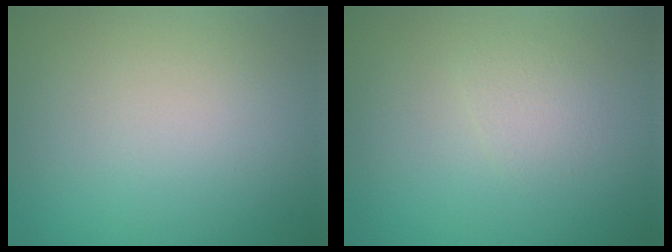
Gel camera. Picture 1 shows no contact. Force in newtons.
{"total": 1.3, "press": 1.3, "slide": 0.2}